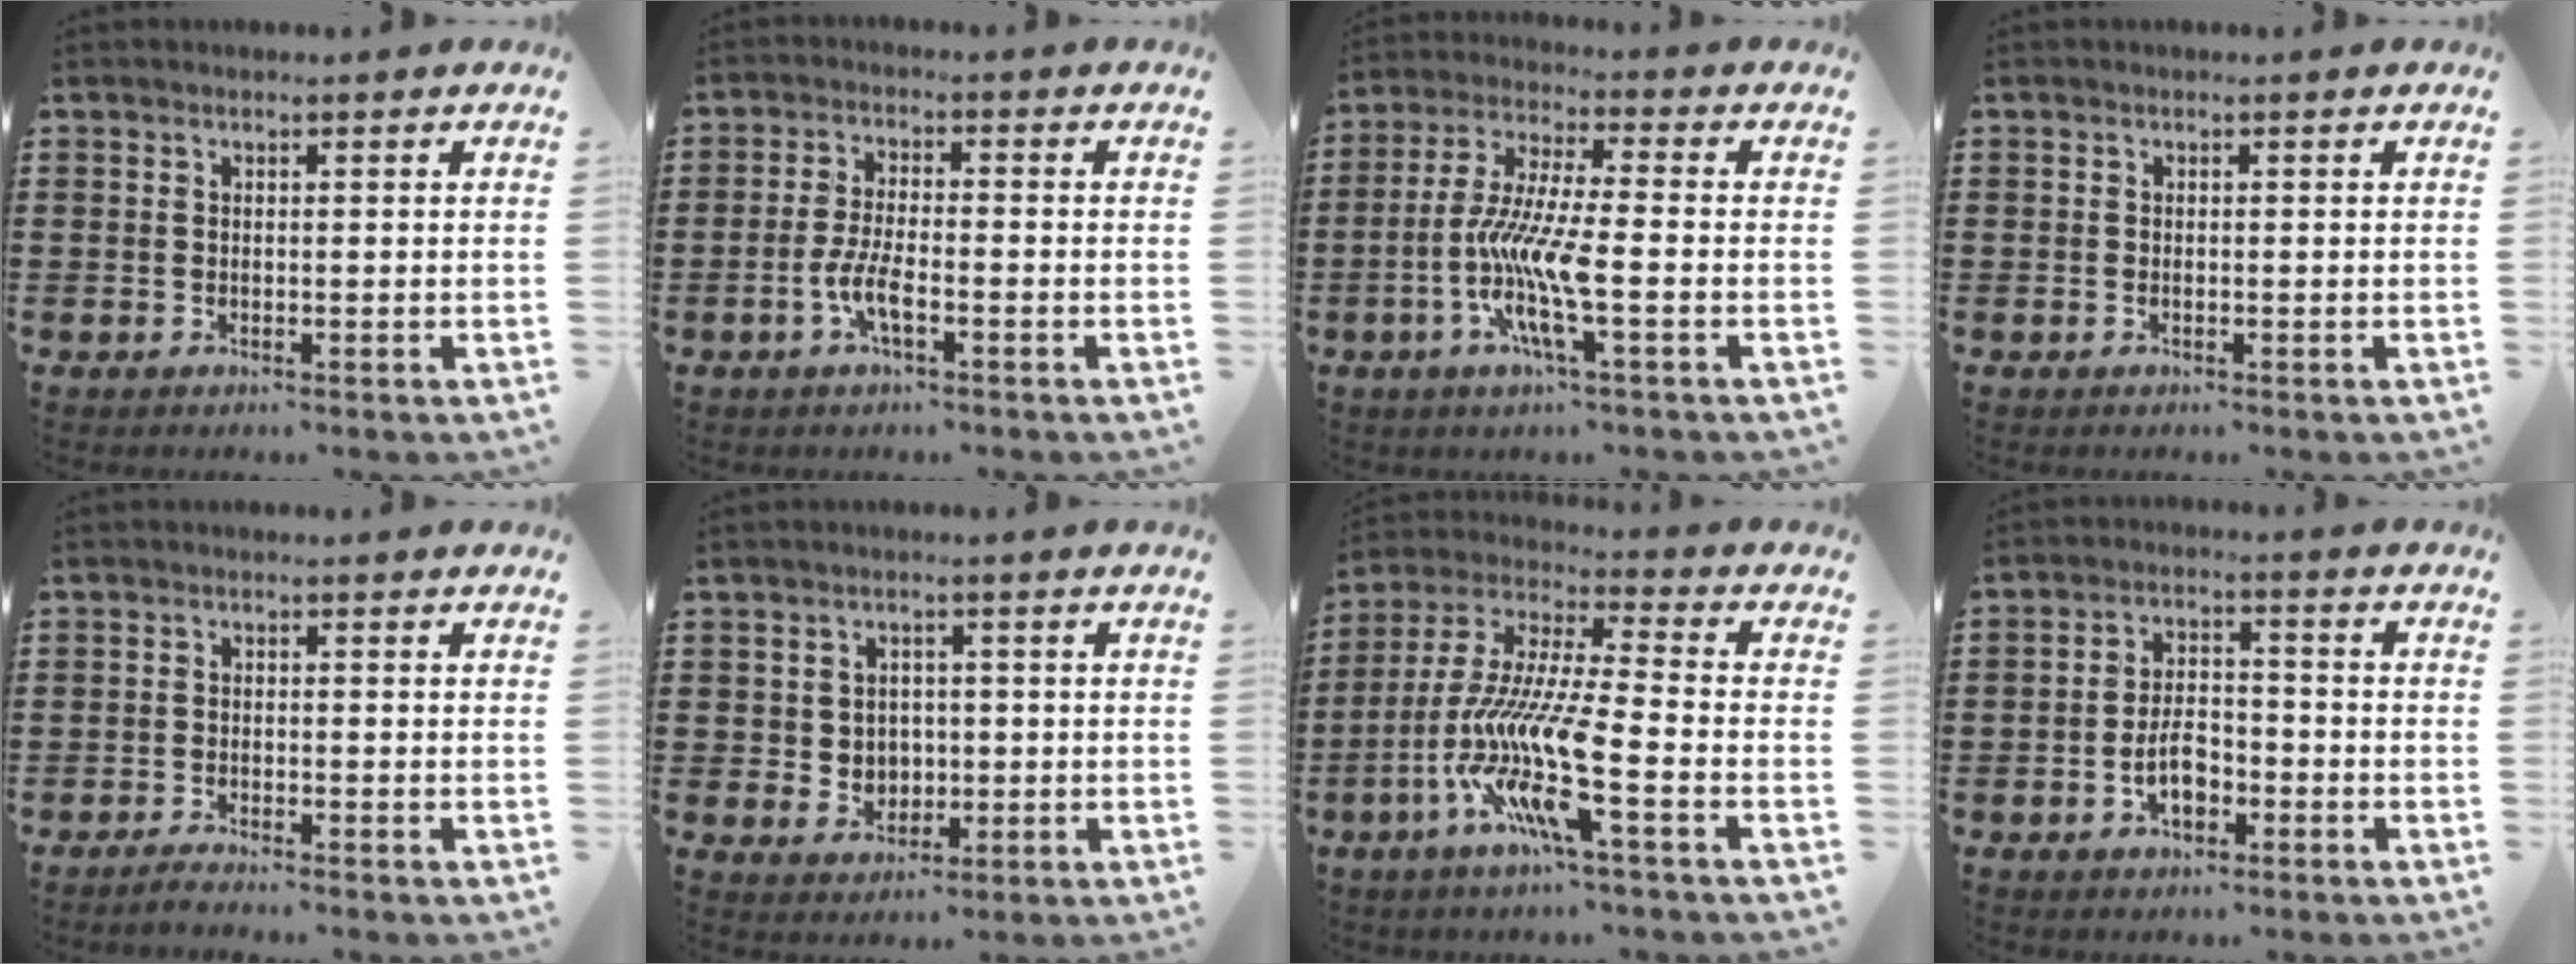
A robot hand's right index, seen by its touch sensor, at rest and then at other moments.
{"total": 4.8, "force": [-2.0, 1.0, 4.2], "torque": [-0.104, -0.011, -0.045]}
{"total": 9.7, "force": [-3.2, 1.4, 9.0], "torque": [-0.199, -0.014, -0.068]}
{"total": 0.0}
{"total": 1.2, "force": [-1.2, -0.2, 0.2], "torque": [-0.006, -0.001, -0.022]}
{"total": 3.0, "force": [0.3, 2.9, 0.9], "torque": [-0.023, 0.003, 0.001]}
{"total": 12.9, "force": [-6.7, 1.5, 10.9], "torque": [-0.254, -0.030, -0.145]}
{"total": 5.4, "force": [-2.2, 3.0, 3.9], "torque": [-0.074, -0.001, -0.043]}